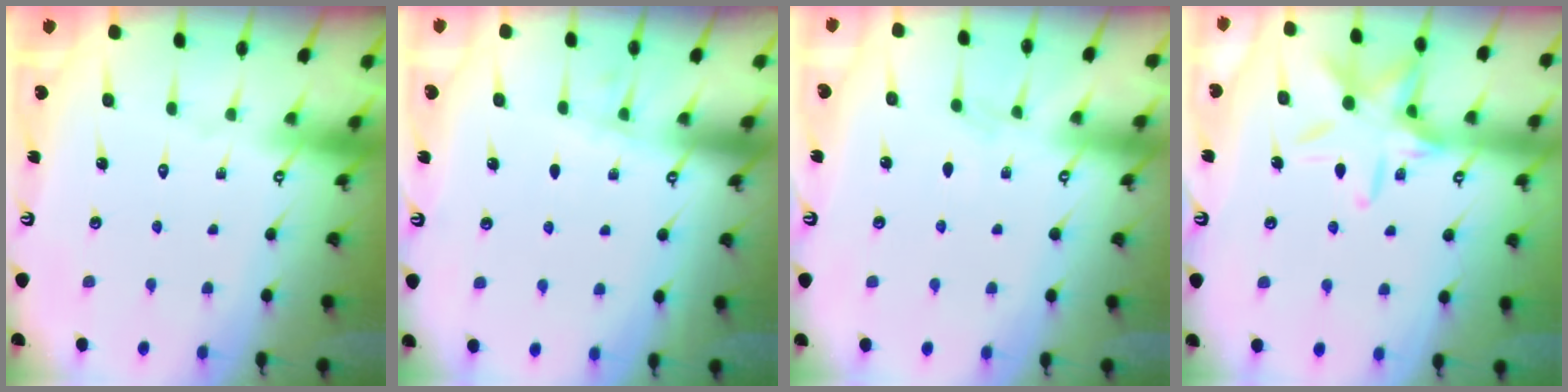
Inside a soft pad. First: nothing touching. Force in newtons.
{"total": 1.8, "press": 1.7, "slide": 0.3}
{"total": 2.8, "press": 2.8, "slide": 0.5}
{"total": 14.0, "press": 14.0, "slide": 0.9}